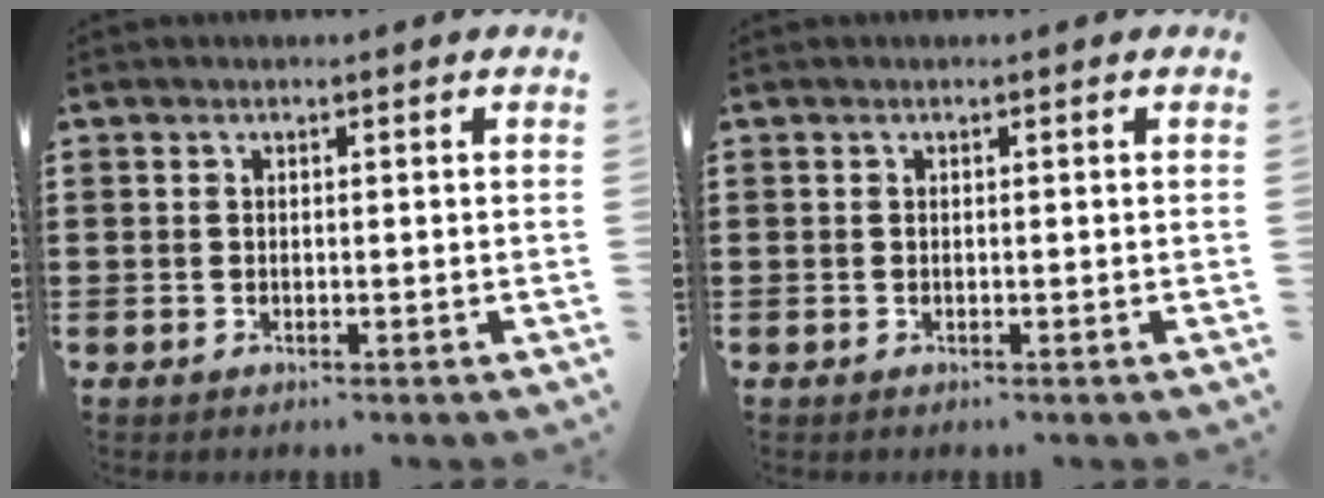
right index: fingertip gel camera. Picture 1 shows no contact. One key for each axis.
{"total": 0.0}